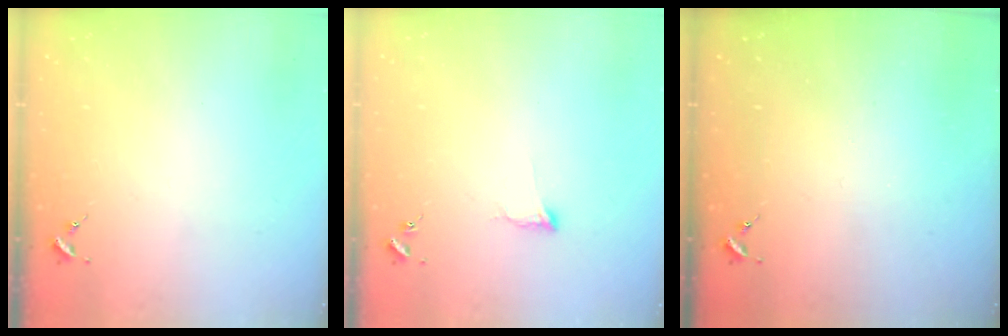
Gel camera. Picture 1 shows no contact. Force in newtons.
{"total": 4.7, "press": 4.7, "slide": 0.7}
{"total": 0.0}